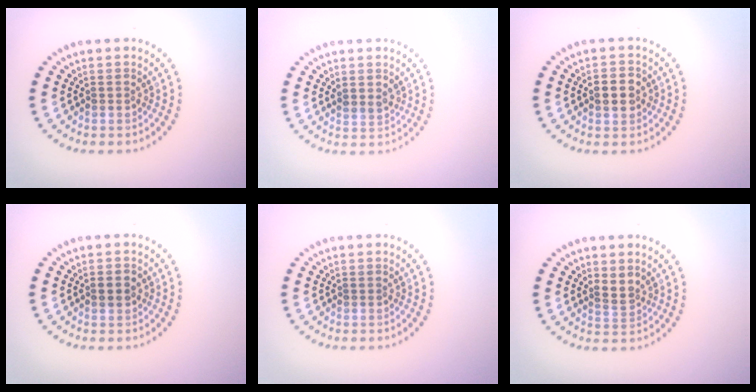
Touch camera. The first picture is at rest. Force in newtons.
{"total": 1.1, "press": 0.9, "slide": 0.7}
{"total": 2.3, "press": 2.2, "slide": 0.2}
{"total": 1.2, "press": 1.2, "slide": 0.2}
{"total": 0.0}
{"total": 1.6, "press": 1.2, "slide": 1.1}